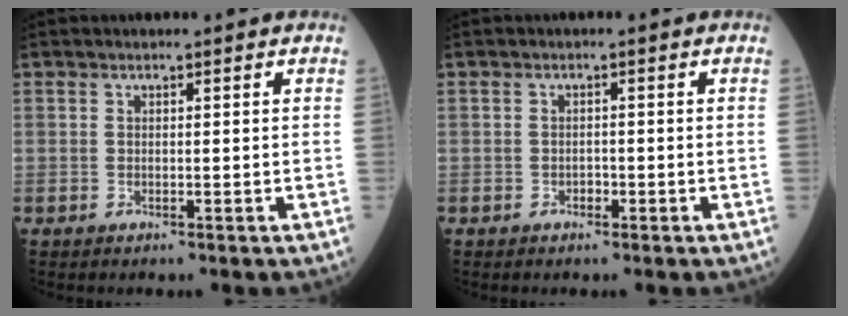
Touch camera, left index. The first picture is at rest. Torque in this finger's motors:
{"motor_torque": [-0.28, -0.10, 0.04, -0.01]}